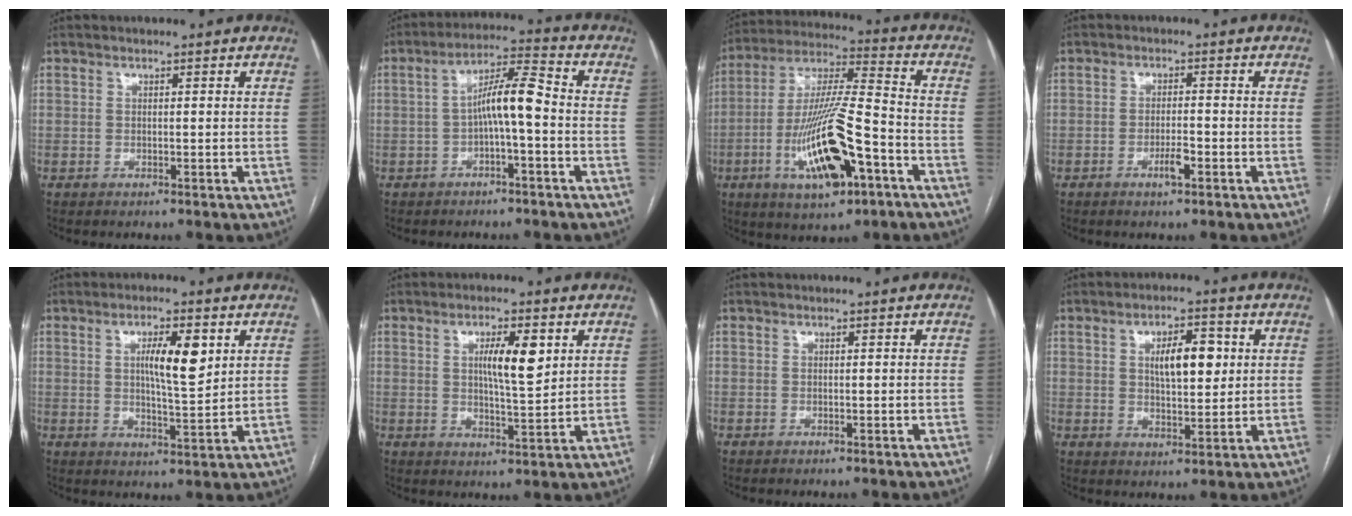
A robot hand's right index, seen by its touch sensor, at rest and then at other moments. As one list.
[{"total": 7.4, "force": [-1.1, 0.8, 7.3], "torque": [-0.127, 0.028, -0.021]}, {"total": 18.0, "force": [-6.9, 3.8, 16.2], "torque": [-0.324, -0.008, -0.113]}, {"total": 2.9, "force": [-1.4, 0.5, 2.5], "torque": [-0.044, 0.000, -0.024]}, {"total": 7.5, "force": [2.4, 1.5, 7.0], "torque": [-0.116, 0.001, 0.041]}, {"total": 7.0, "force": [2.3, 1.3, 6.5], "torque": [-0.108, 0.000, 0.039]}, {"total": 0.0}, {"total": 7.4, "force": [1.8, 2.7, 6.6], "torque": [-0.107, 0.010, 0.034]}]